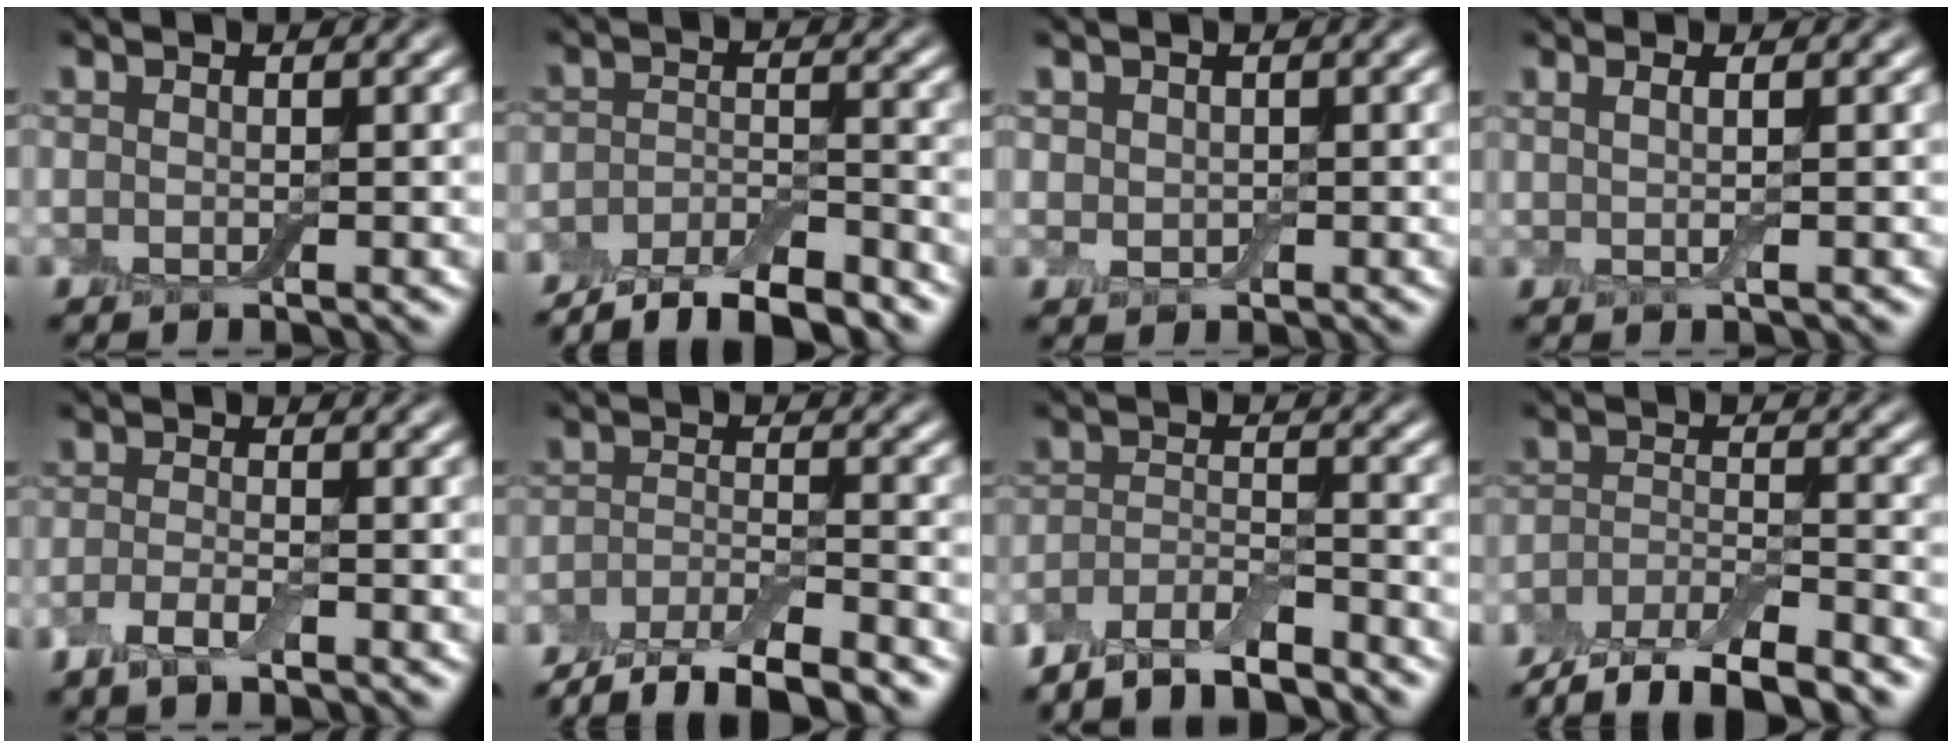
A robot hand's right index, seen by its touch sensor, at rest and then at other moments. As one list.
[{"total": 7.3, "force": [-6.3, 2.2, 3.1], "torque": [-0.047, -0.003, -0.107]}, {"total": 1.8, "force": [0.6, 1.5, 0.6], "torque": [-0.005, 0.005, 0.001]}, {"total": 1.3, "force": [0.6, 0.3, 1.2], "torque": [-0.019, 0.000, 0.004]}, {"total": 2.0, "force": [-1.2, 0.7, 1.4], "torque": [-0.038, 0.002, -0.029]}, {"total": 6.4, "force": [-5.3, 1.9, 3.1], "torque": [-0.057, -0.007, -0.096]}, {"total": 4.7, "force": [-4.2, 1.1, 1.9], "torque": [-0.040, -0.002, -0.078]}, {"total": 7.3, "force": [-6.0, 2.4, 3.5], "torque": [-0.065, -0.007, -0.109]}]